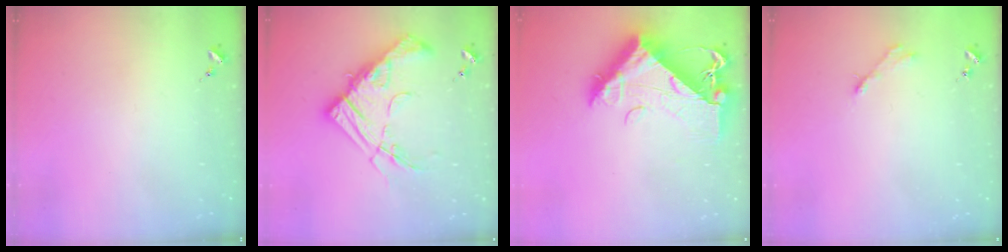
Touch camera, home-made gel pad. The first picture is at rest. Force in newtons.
{"total": 18.4, "press": 18.3, "slide": 2.0}
{"total": 13.2, "press": 13.2, "slide": 1.4}
{"total": 2.8, "press": 2.8, "slide": 0.4}